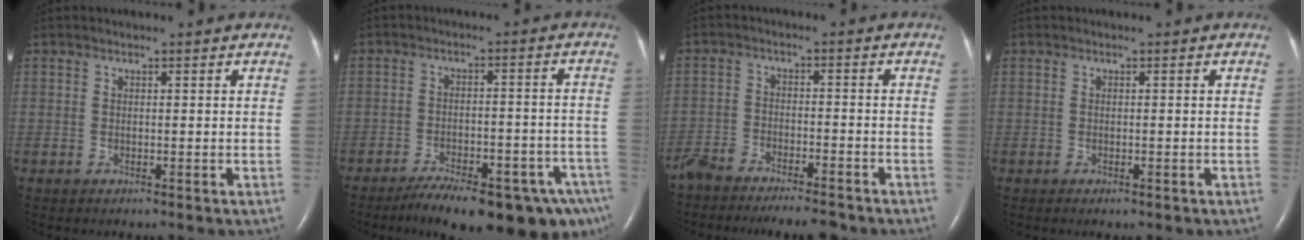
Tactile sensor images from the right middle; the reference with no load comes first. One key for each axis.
{"total": 18.6, "fx": -13.8, "fy": 4.7, "fz": 11.6, "tx": -0.108, "ty": 0.016, "tz": -0.182}
{"total": 11.1, "fx": -10.0, "fy": 2.2, "fz": 4.4, "tx": -0.070, "ty": 0.000, "tz": -0.152}
{"total": 0.6, "fx": -0.4, "fy": 0.2, "fz": 0.4, "tx": -0.009, "ty": -0.002, "tz": -0.002}